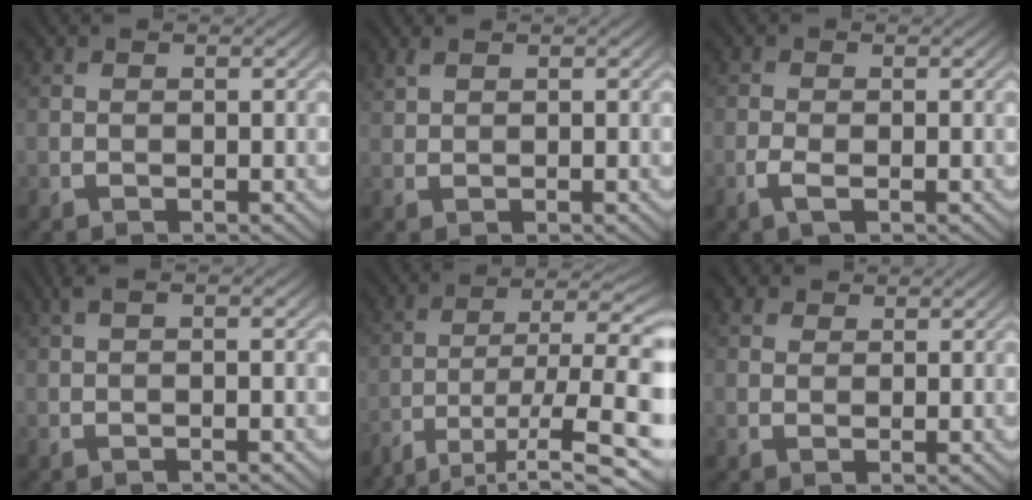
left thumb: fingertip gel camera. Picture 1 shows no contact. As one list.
[{"total": 1.1, "force": [1.0, 0.2, 0.4], "torque": [-0.014, 0.005, 0.022]}, {"total": 1.7, "force": [-0.8, 0.6, 1.4], "torque": [-0.037, -0.001, -0.021]}, {"total": 2.0, "force": [0.4, 0.1, 2.0], "torque": [-0.032, 0.011, 0.000]}, {"total": 12.9, "force": [-5.9, 4.3, 10.7], "torque": [-0.201, -0.012, -0.093]}, {"total": 1.8, "force": [1.5, 0.9, 0.1], "torque": [-0.001, 0.004, 0.025]}]